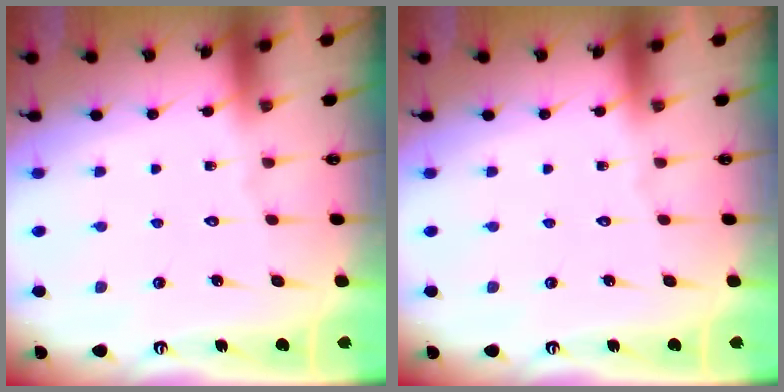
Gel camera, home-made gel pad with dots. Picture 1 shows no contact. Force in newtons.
{"total": 0.0}